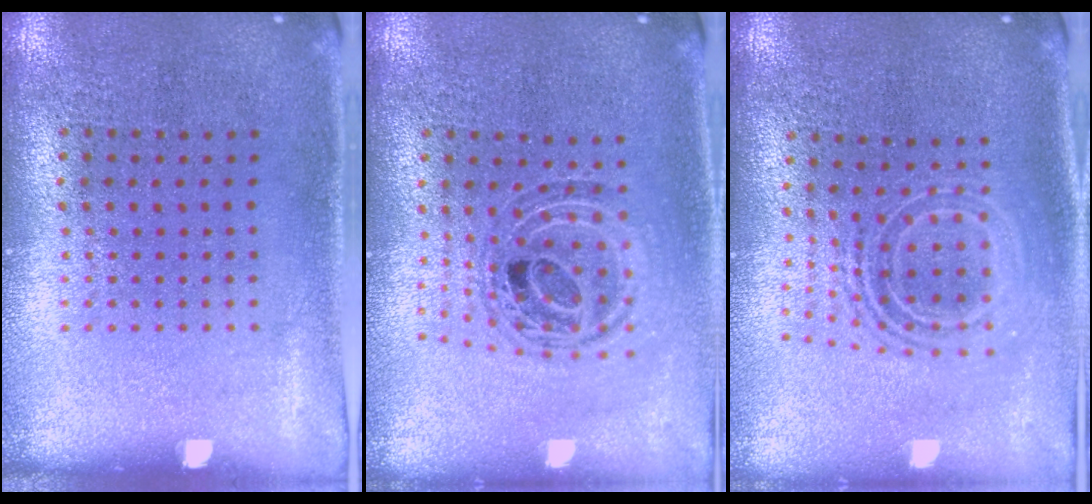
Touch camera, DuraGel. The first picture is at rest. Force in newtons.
{"total": 0.8, "press": 0.8, "slide": 0.2}
{"total": 1.8, "press": 1.4, "slide": 1.1}